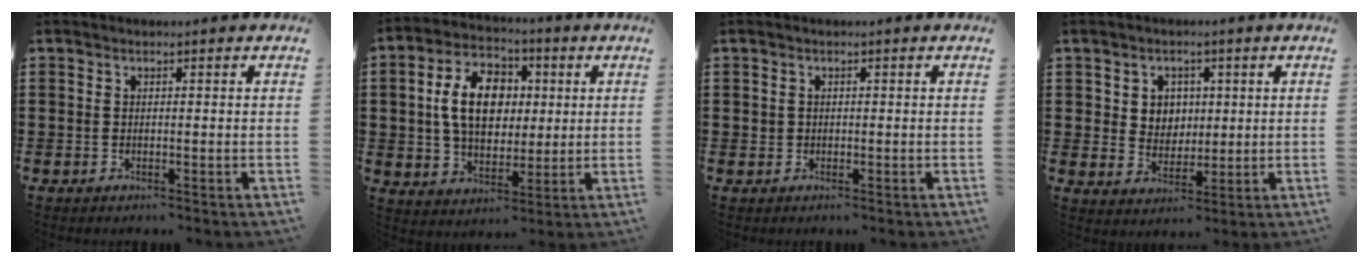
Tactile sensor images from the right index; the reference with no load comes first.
{"total": 10.8, "force": [1.3, 7.3, 7.9], "torque": [-0.169, 0.014, 0.016]}
{"total": 0.7, "force": [0.1, 0.7, 0.1], "torque": [-0.004, 0.006, 0.001]}
{"total": 4.3, "force": [1.3, 4.0, 1.0], "torque": [-0.030, 0.011, 0.021]}